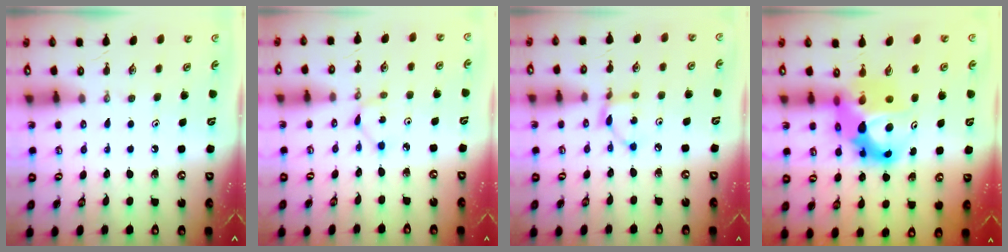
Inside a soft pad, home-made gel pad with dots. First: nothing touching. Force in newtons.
{"total": 1.6, "press": 1.5, "slide": 0.1}
{"total": 3.5, "press": 3.5, "slide": 0.1}
{"total": 11.9, "press": 11.9, "slide": 0.9}